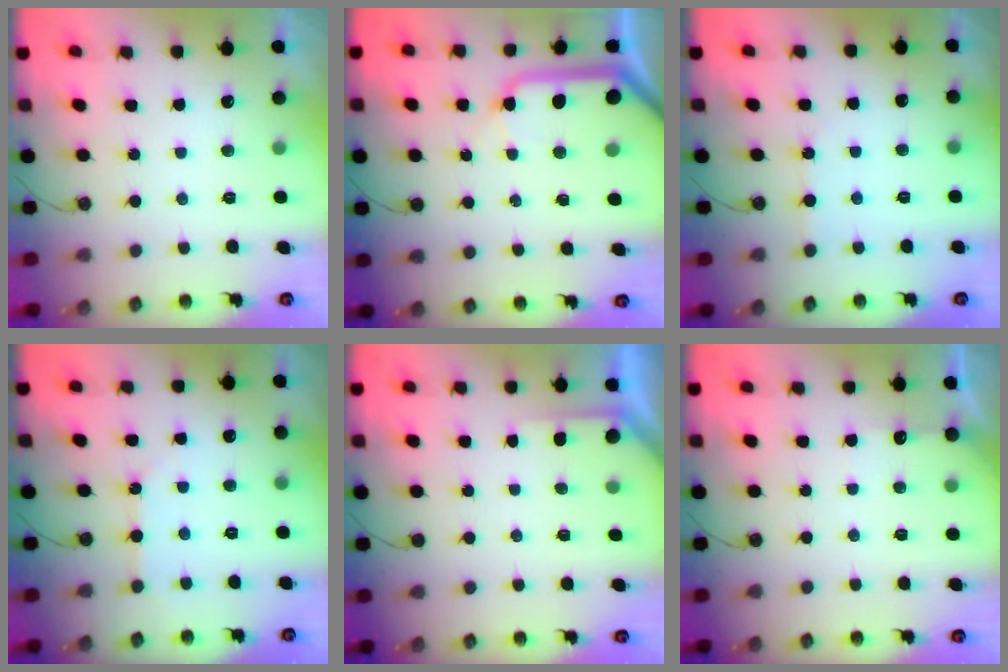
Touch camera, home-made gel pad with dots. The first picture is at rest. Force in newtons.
{"total": 12.1, "press": 12.0, "slide": 1.4}
{"total": 2.1, "press": 2.0, "slide": 0.4}
{"total": 2.0, "press": 2.0, "slide": 0.1}
{"total": 2.4, "press": 2.4, "slide": 0.2}
{"total": 2.8, "press": 2.8, "slide": 0.4}